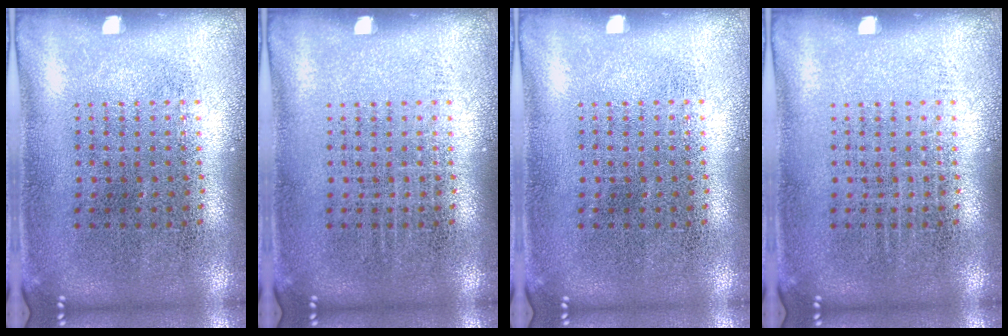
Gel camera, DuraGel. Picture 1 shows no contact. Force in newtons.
{"total": 0.0}
{"total": 0.0}
{"total": 0.0}